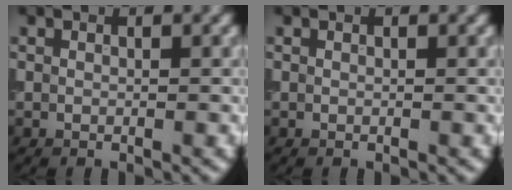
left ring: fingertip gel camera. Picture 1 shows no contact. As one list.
[{"total": 0.0}]